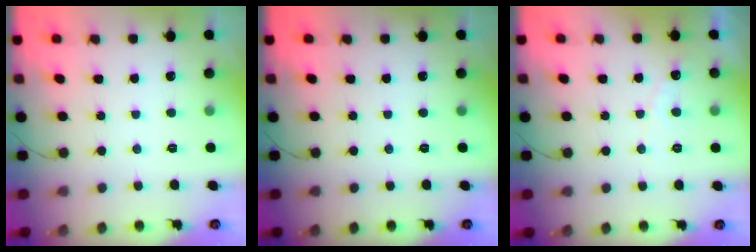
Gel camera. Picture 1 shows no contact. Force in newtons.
{"total": 0.0}
{"total": 3.0, "press": 3.0, "slide": 0.1}